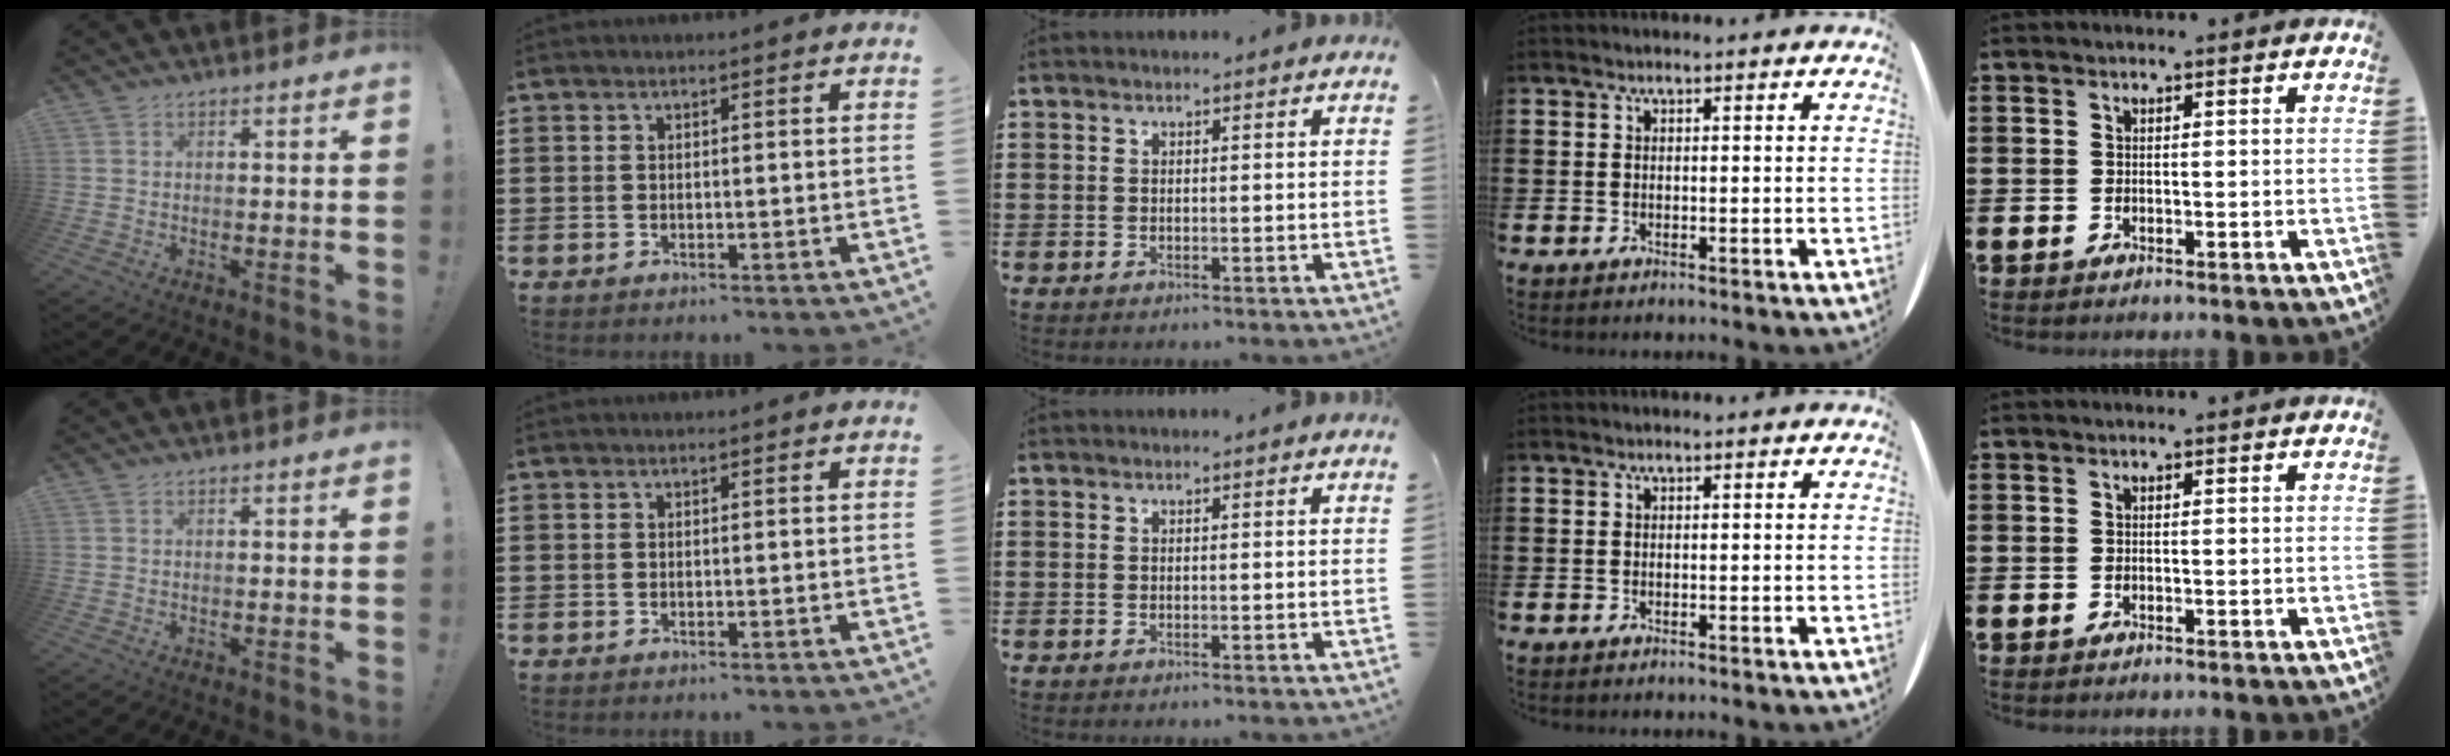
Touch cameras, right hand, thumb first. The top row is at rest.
{}